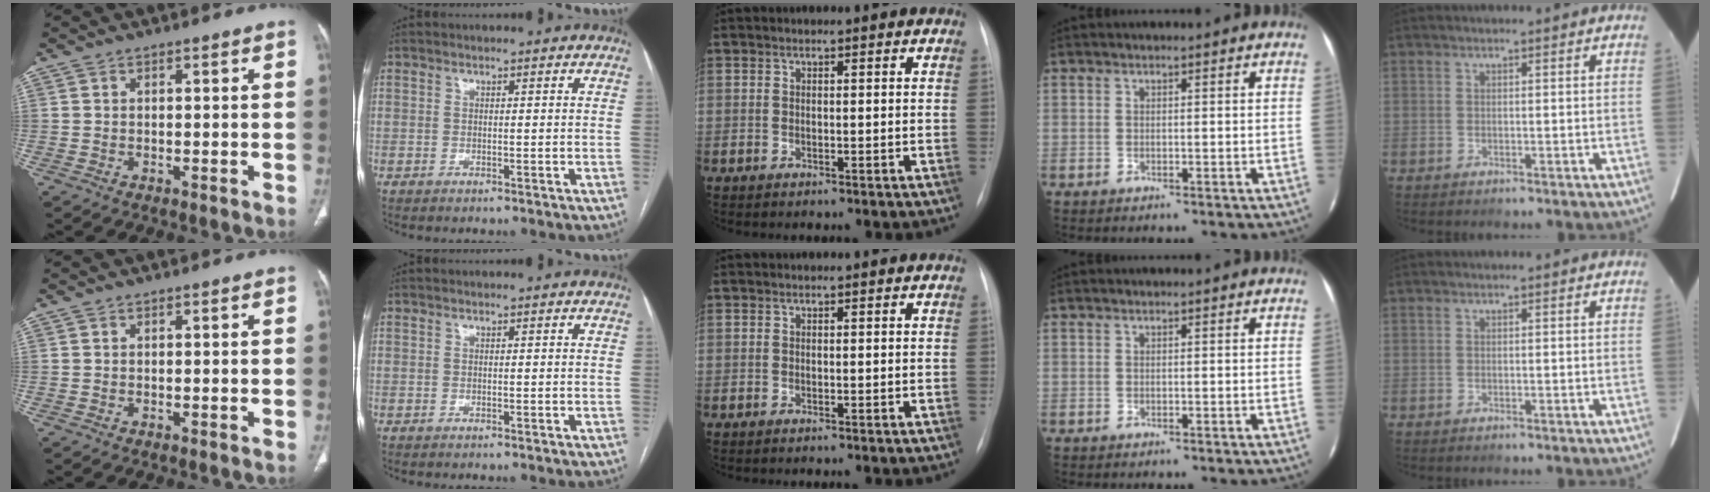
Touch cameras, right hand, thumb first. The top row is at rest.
{}